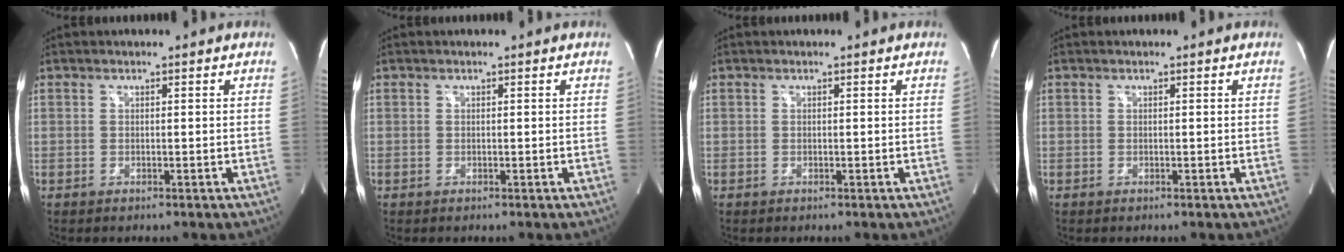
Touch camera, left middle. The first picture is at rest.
{"total": 0.0}
{"total": 0.0}
{"total": 0.0}